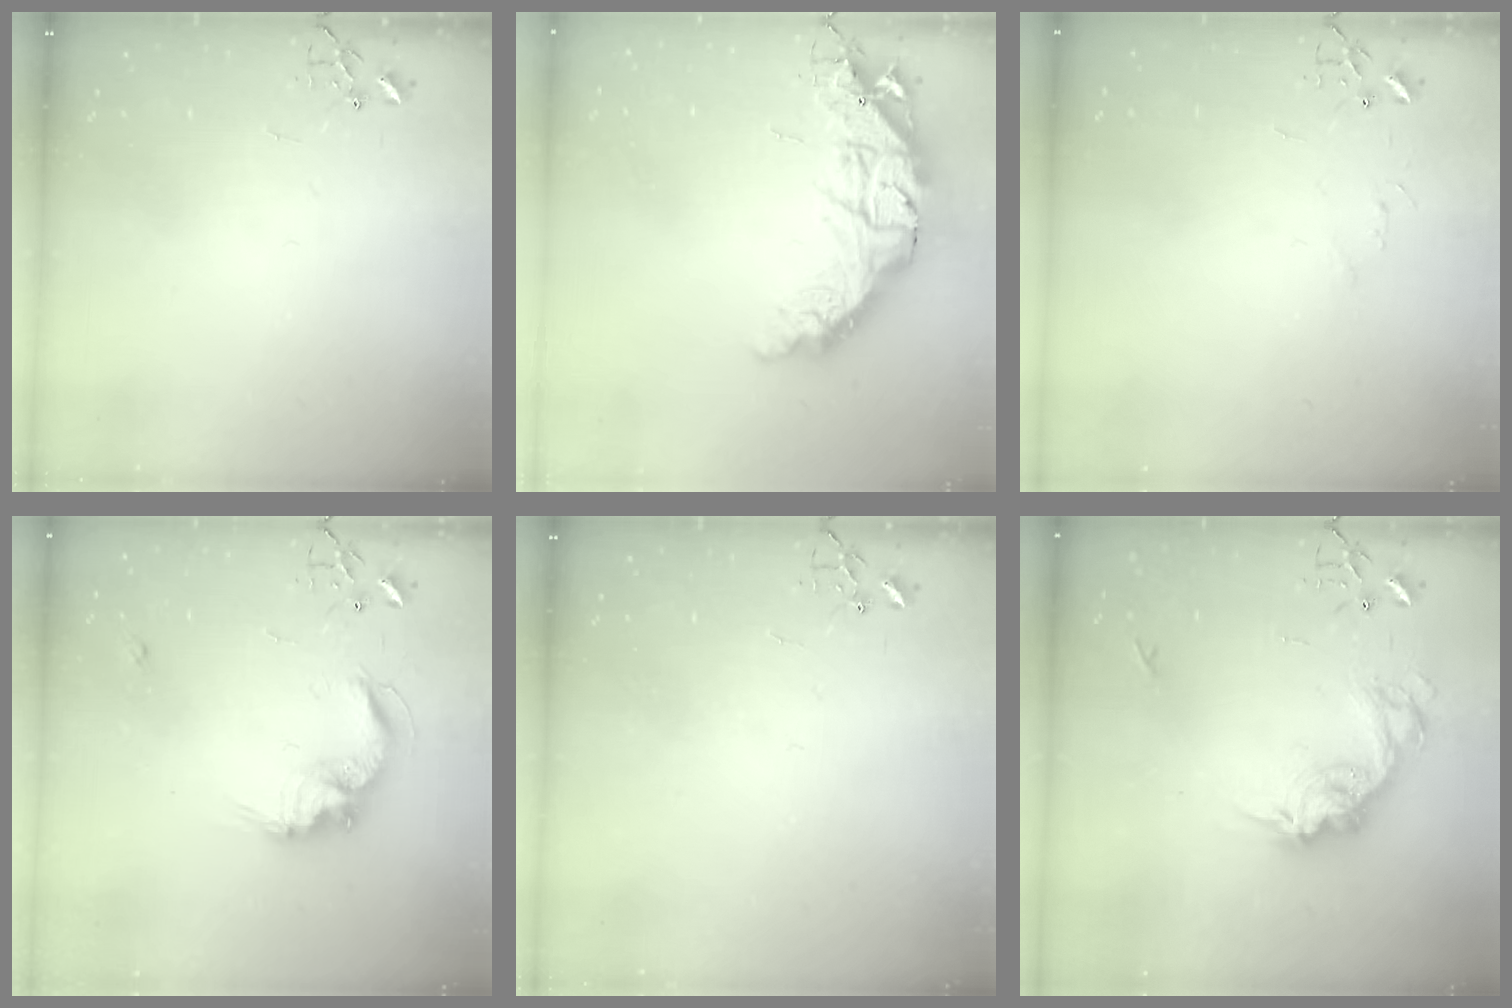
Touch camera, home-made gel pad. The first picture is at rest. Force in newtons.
{"total": 21.4, "press": 21.3, "slide": 2.0}
{"total": 3.5, "press": 3.4, "slide": 0.4}
{"total": 12.6, "press": 12.6, "slide": 0.4}
{"total": 0.0}
{"total": 17.6, "press": 17.6, "slide": 1.0}